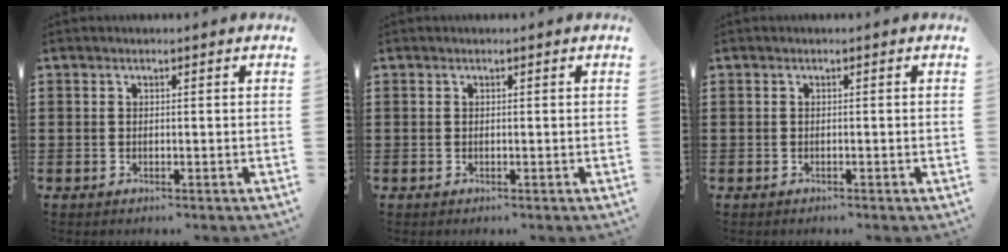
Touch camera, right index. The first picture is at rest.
{"total": 0.0}
{"total": 0.0}